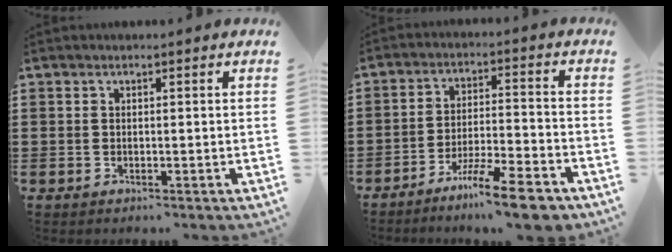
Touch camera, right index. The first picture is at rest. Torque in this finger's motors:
{"motor_torque": [1.56, -0.57, 0.38, 0.05]}